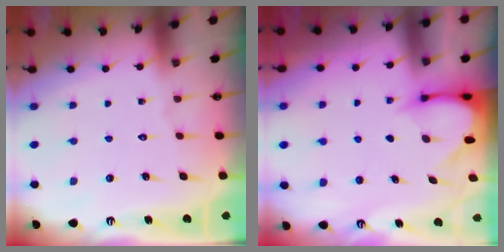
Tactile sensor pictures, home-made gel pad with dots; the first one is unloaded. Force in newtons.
{"total": 3.2, "press": 3.2, "slide": 0.3}